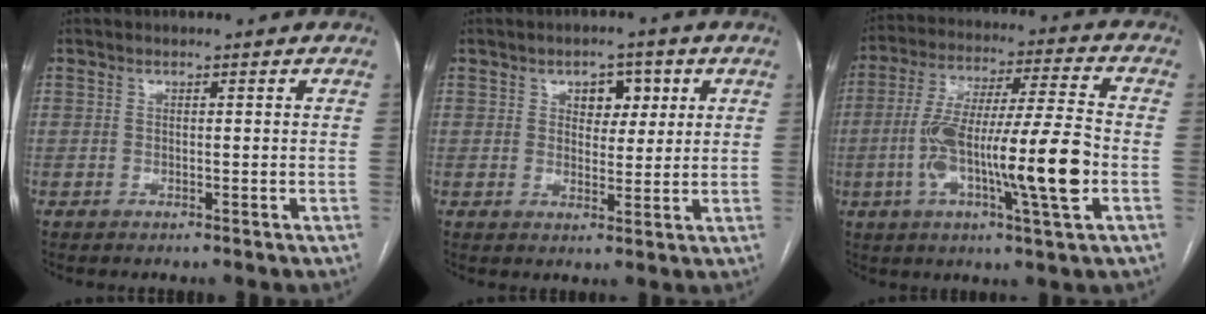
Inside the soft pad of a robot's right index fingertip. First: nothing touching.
{"total": 4.7, "force": [1.9, 2.9, 3.1], "torque": [-0.037, 0.010, 0.028]}
{"total": 17.2, "force": [-3.8, 1.1, 16.7], "torque": [-0.305, 0.006, -0.066]}